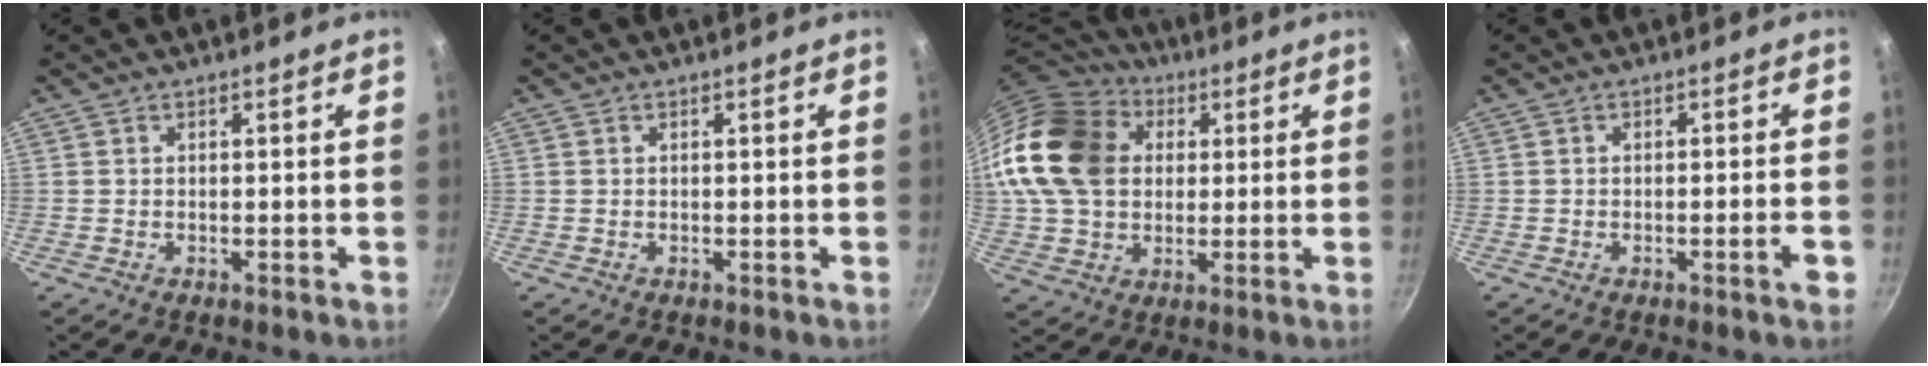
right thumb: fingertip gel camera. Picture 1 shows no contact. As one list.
[{"total": 0.0}, {"total": 21.4, "force": [4.3, 16.4, 13.1], "torque": [-0.238, 0.026, 0.075]}, {"total": 2.7, "force": [-1.2, 0.1, 2.4], "torque": [-0.030, 0.007, -0.015]}]